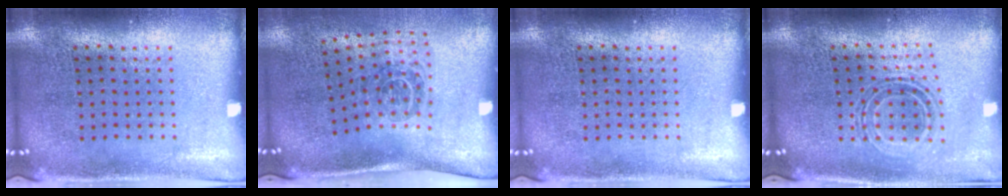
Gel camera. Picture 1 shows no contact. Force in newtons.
{"total": 1.9, "press": 1.2, "slide": 1.5}
{"total": 0.0}
{"total": 0.7, "press": 0.7, "slide": 0.1}